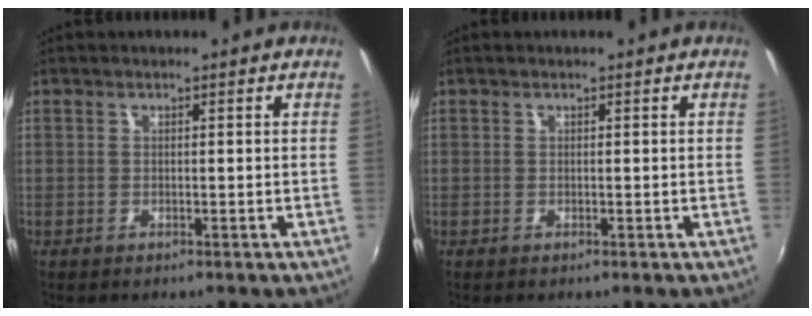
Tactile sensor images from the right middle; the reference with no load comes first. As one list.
[{"total": 0.0}]